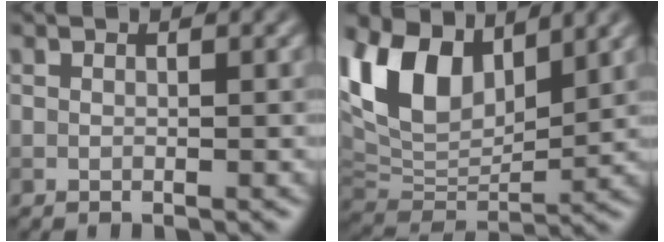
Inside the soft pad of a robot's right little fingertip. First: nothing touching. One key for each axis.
{"total": 10.4, "fx": 5.1, "fy": 5.9, "fz": 6.9, "tx": -0.152, "ty": 0.012, "tz": 0.094}